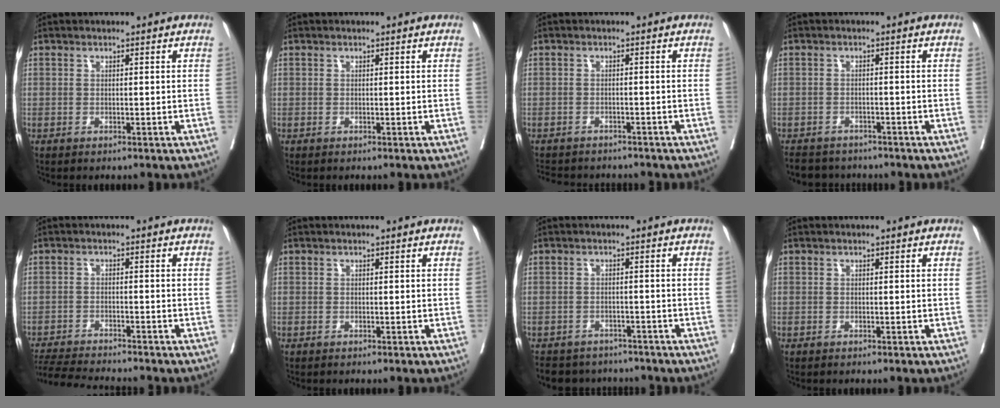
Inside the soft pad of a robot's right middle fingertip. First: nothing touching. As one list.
[{"total": 0.0}, {"total": 8.6, "force": [-7.9, 2.6, 2.4], "torque": [-0.042, -0.002, -0.101]}, {"total": 7.0, "force": [-6.3, 2.6, 1.4], "torque": [-0.022, -0.003, -0.088]}, {"total": 8.6, "force": [-8.2, -0.2, 2.6], "torque": [-0.040, -0.012, -0.137]}, {"total": 0.0}, {"total": 8.2, "force": [-7.4, 3.3, 1.2], "torque": [-0.018, 0.007, -0.095]}, {"total": 0.0}]